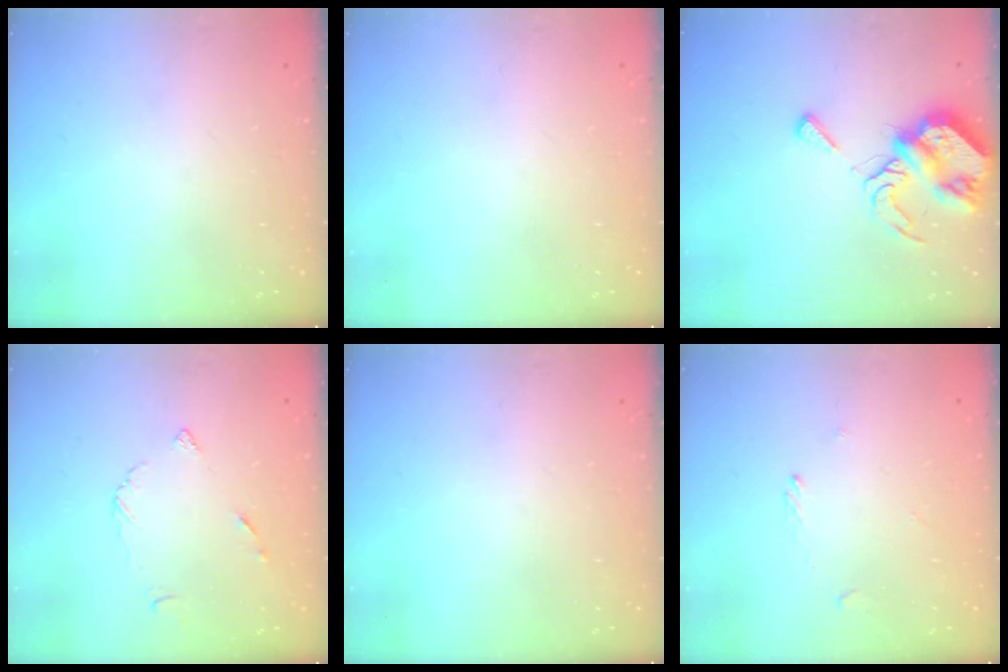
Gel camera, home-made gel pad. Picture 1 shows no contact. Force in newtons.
{"total": 0.0}
{"total": 9.7, "press": 9.6, "slide": 1.1}
{"total": 5.4, "press": 5.3, "slide": 0.6}
{"total": 0.0}
{"total": 0.7, "press": 0.5, "slide": 0.4}